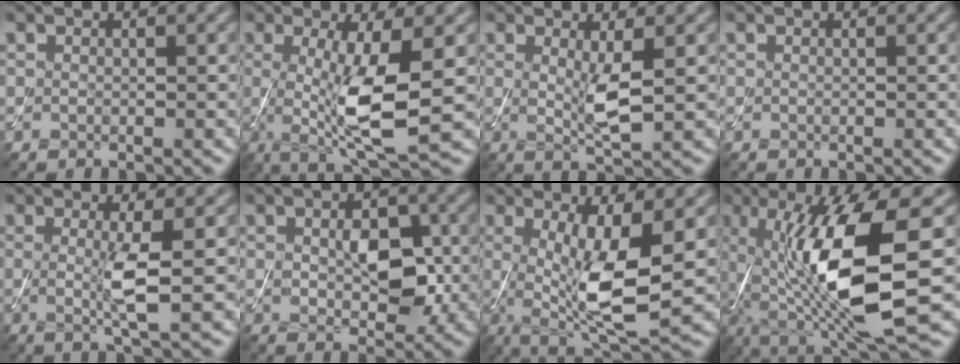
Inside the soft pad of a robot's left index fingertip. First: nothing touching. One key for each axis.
{"total": 7.6, "fx": -0.2, "fy": 1.7, "fz": 7.4, "tx": -0.136, "ty": -0.013, "tz": 0.001}
{"total": 2.9, "fx": 0.5, "fy": 0.5, "fz": 2.8, "tx": -0.058, "ty": -0.012, "tz": 0.013}
{"total": 0.0}
{"total": 3.1, "fx": 0.0, "fy": 0.3, "fz": 3.1, "tx": -0.064, "ty": -0.009, "tz": -0.001}
{"total": 4.7, "fx": 0.2, "fy": 2.8, "fz": 3.7, "tx": -0.067, "ty": -0.004, "tz": 0.007}
{"total": 8.4, "fx": 0.0, "fy": 2.4, "fz": 8.1, "tx": -0.148, "ty": -0.015, "tz": 0.006}
{"total": 12.4, "fx": 0.2, "fy": 3.1, "fz": 12.0, "tx": -0.208, "ty": -0.014, "tz": 0.014}